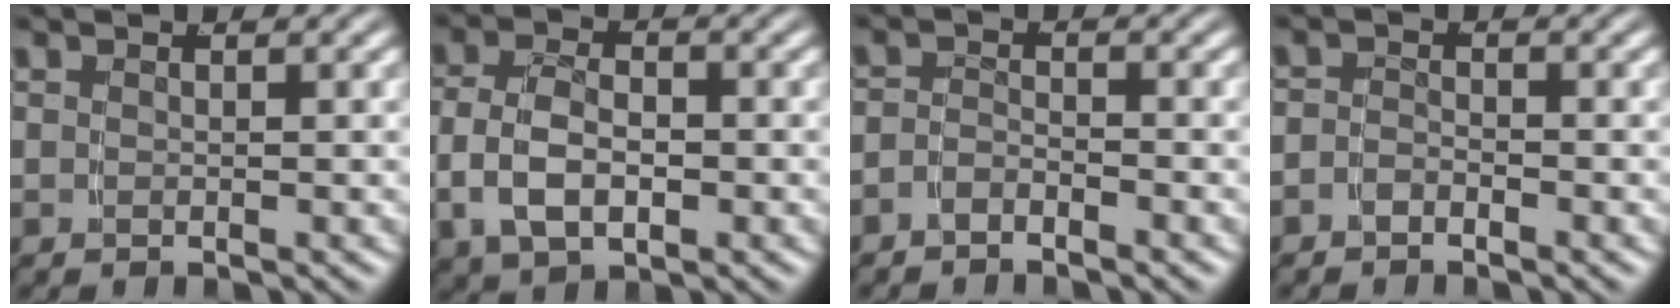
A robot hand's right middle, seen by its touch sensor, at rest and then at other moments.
{"total": 5.6, "force": [-0.7, 3.9, 4.0], "torque": [-0.085, -0.007, -0.008]}
{"total": 2.1, "force": [-1.9, 0.6, 0.4], "torque": [-0.008, -0.008, -0.037]}
{"total": 1.7, "force": [-1.5, 0.7, 0.2], "torque": [-0.005, -0.008, -0.028]}